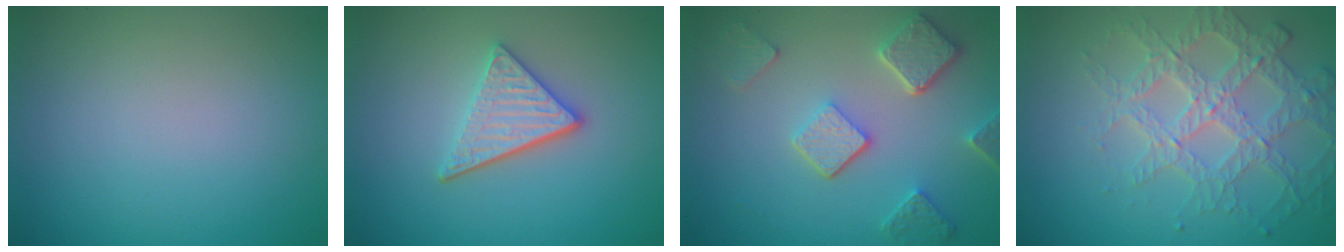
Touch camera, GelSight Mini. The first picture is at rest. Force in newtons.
{"total": 3.6, "press": 3.0, "slide": 2.0}
{"total": 5.1, "press": 3.9, "slide": 3.2}
{"total": 4.0, "press": 4.0, "slide": 0.3}